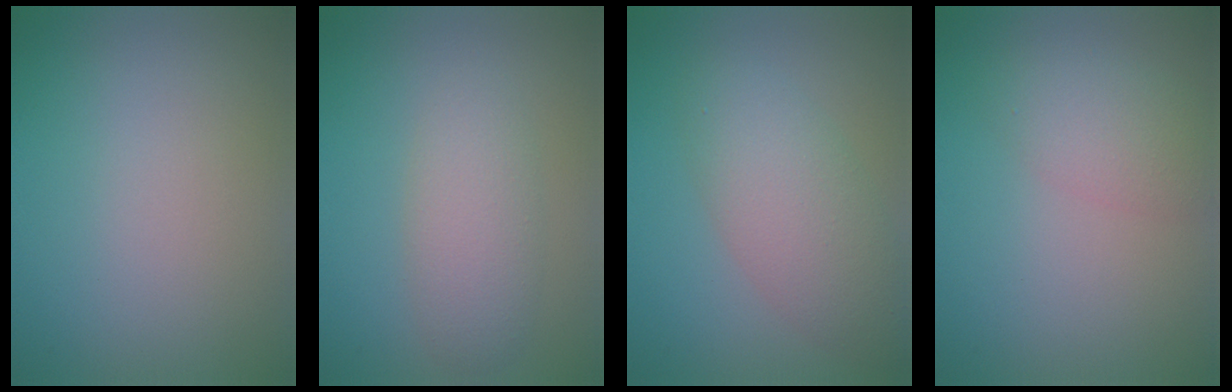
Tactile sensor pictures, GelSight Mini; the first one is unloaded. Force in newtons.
{"total": 3.3, "press": 3.3, "slide": 0.3}
{"total": 4.9, "press": 4.9, "slide": 0.5}
{"total": 2.9, "press": 2.9, "slide": 0.1}